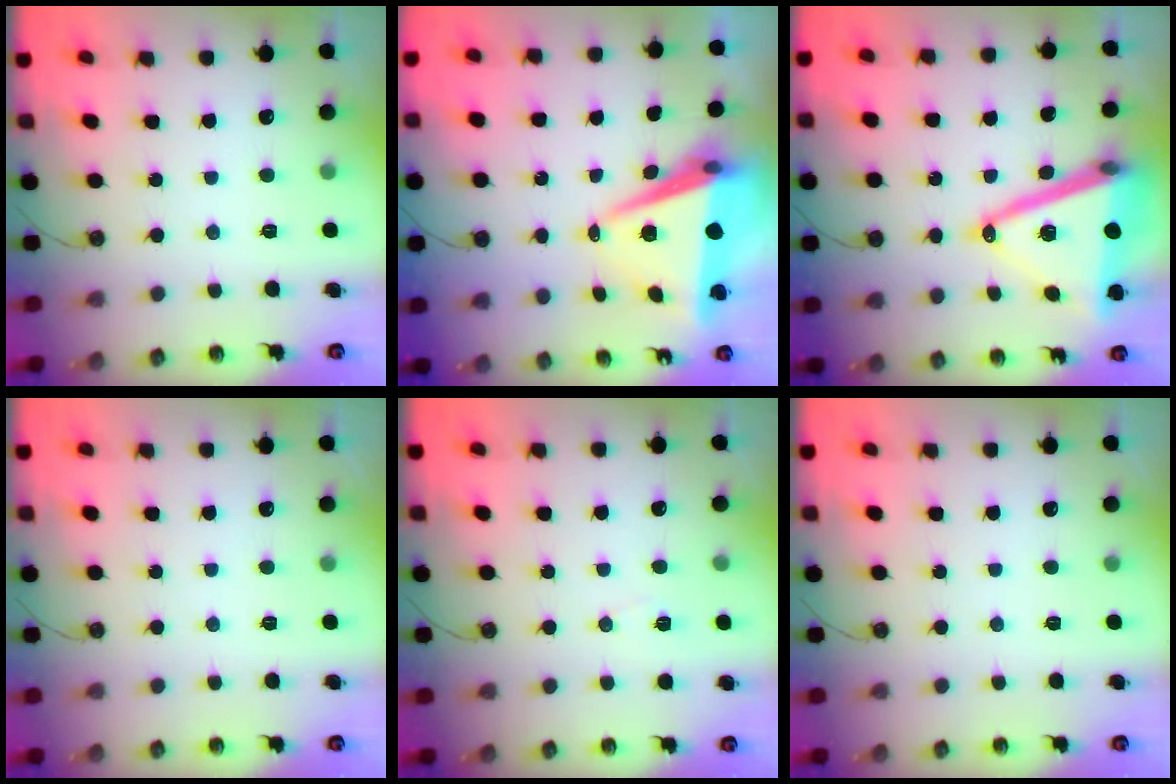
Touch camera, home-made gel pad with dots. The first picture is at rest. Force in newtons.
{"total": 10.1, "press": 9.3, "slide": 3.9}
{"total": 21.9, "press": 21.6, "slide": 3.7}
{"total": 0.0}
{"total": 5.3, "press": 4.8, "slide": 2.2}
{"total": 0.0}